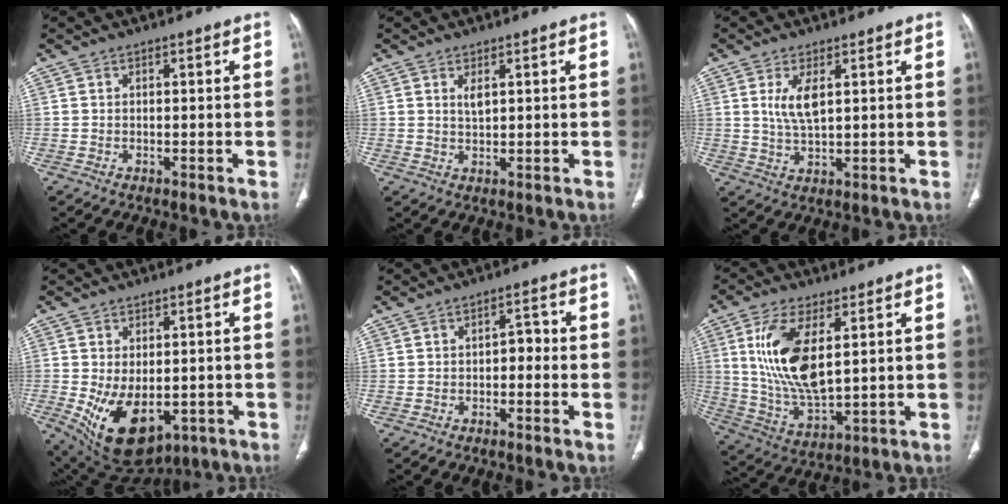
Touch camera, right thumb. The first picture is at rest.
{"total": 2.1, "force": [1.0, 0.8, 1.6], "torque": [-0.029, -0.008, 0.022]}
{"total": 5.4, "force": [1.7, 2.1, 4.7], "torque": [-0.097, -0.013, 0.040]}
{"total": 13.0, "force": [-3.0, 7.8, 10.0], "torque": [-0.161, -0.013, -0.020]}
{"total": 2.9, "force": [-0.7, 1.8, 2.1], "torque": [-0.018, 0.018, -0.016]}
{"total": 15.2, "force": [4.1, 6.7, 13.1], "torque": [-0.263, -0.024, 0.090]}